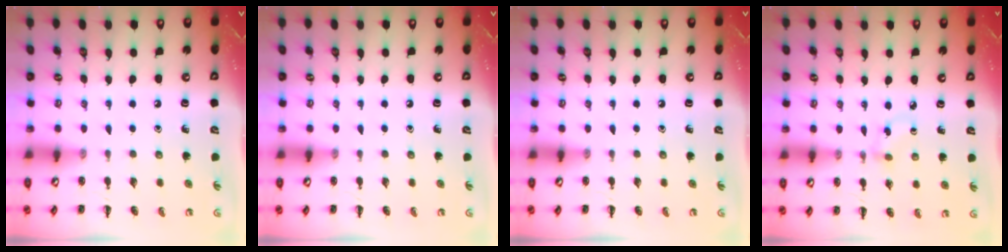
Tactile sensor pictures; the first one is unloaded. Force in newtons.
{"total": 0.0}
{"total": 0.0}
{"total": 2.8, "press": 2.5, "slide": 1.2}